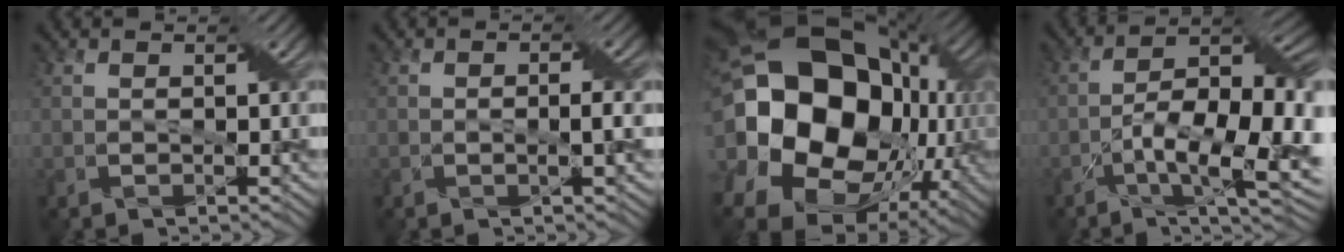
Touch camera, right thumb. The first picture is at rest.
{"total": 1.9, "force": [-0.3, 0.3, 1.9], "torque": [-0.032, 0.004, -0.005]}
{"total": 25.4, "force": [-1.2, 19.7, 16.0], "torque": [-0.325, -0.029, -0.048]}
{"total": 15.5, "force": [-5.6, 5.6, 13.4], "torque": [-0.212, -0.007, -0.086]}